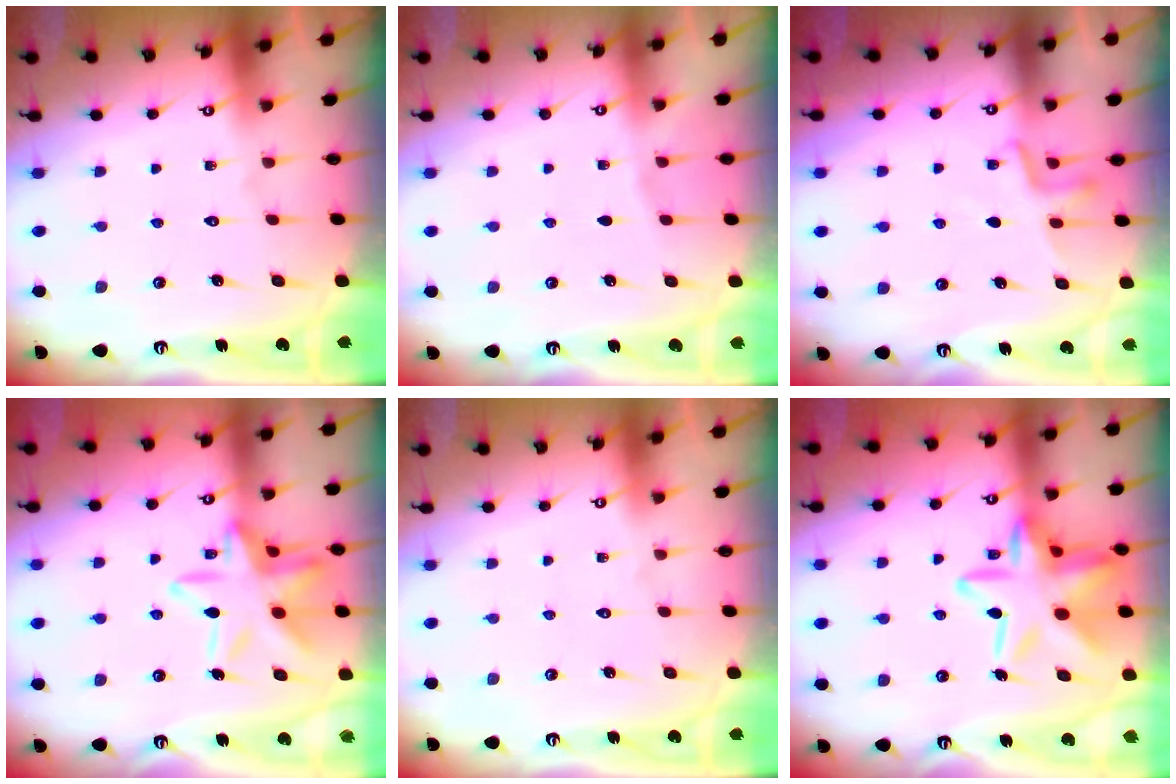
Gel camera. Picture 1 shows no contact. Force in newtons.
{"total": 2.1, "press": 2.1, "slide": 0.3}
{"total": 6.3, "press": 6.2, "slide": 1.1}
{"total": 16.7, "press": 16.7, "slide": 1.3}
{"total": 0.0}
{"total": 18.6, "press": 18.5, "slide": 1.4}